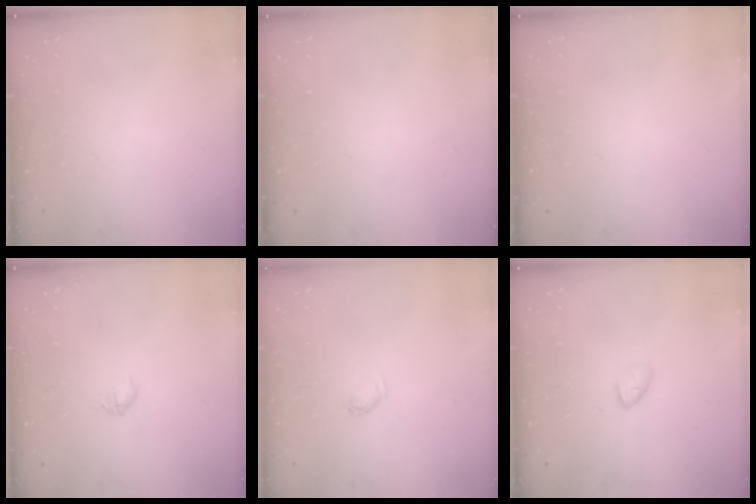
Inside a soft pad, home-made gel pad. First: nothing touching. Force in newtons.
{"total": 0.0}
{"total": 0.0}
{"total": 2.8, "press": 2.7, "slide": 0.9}
{"total": 3.9, "press": 3.9, "slide": 0.6}
{"total": 2.6, "press": 2.5, "slide": 0.8}